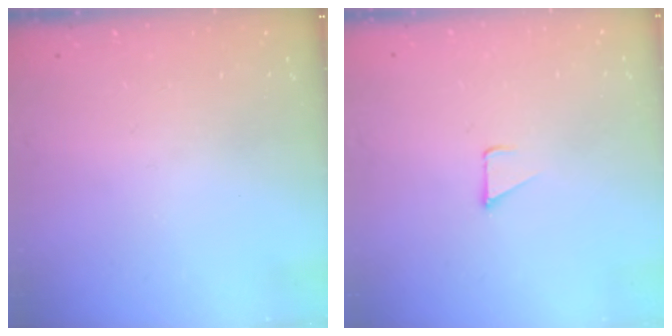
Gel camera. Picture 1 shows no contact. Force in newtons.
{"total": 1.2, "press": 1.2, "slide": 0.1}